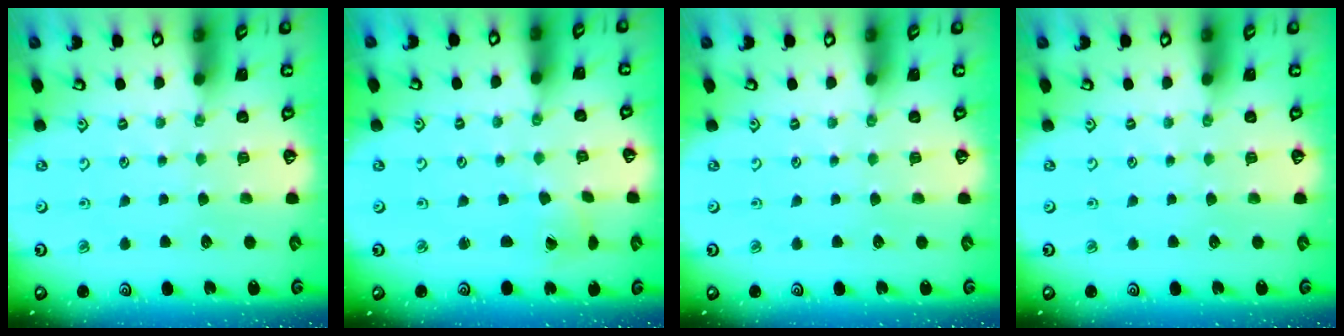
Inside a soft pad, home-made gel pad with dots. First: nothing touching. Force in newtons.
{"total": 1.2, "press": 1.2, "slide": 0.1}
{"total": 0.0}
{"total": 0.0}